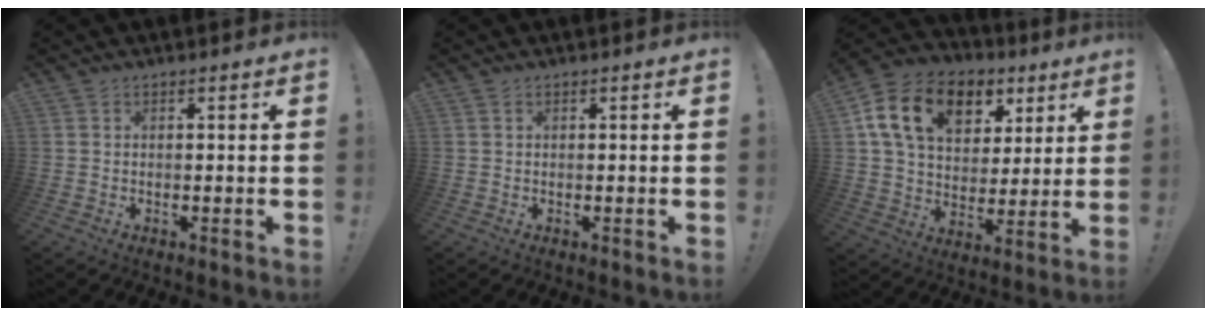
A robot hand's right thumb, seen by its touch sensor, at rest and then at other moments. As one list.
[{"total": 0.0}, {"total": 17.9, "force": [8.2, 12.0, 10.4], "torque": [-0.162, -0.026, 0.151]}]